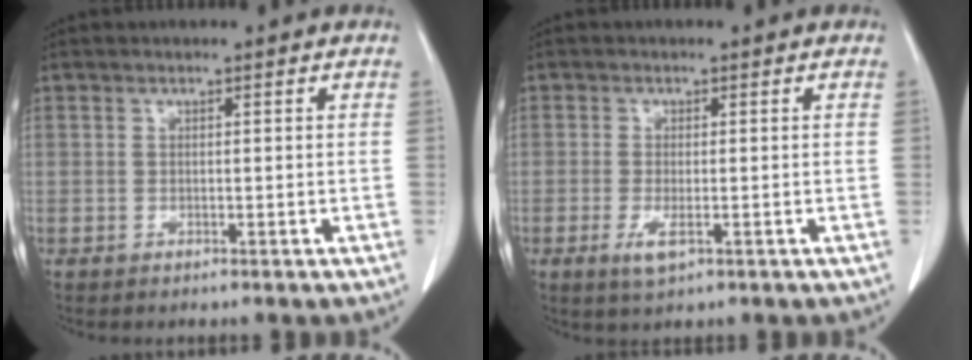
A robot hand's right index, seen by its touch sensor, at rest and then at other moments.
{"total": 2.8, "force": [-1.1, 0.7, 2.5], "torque": [-0.052, -0.008, -0.014]}